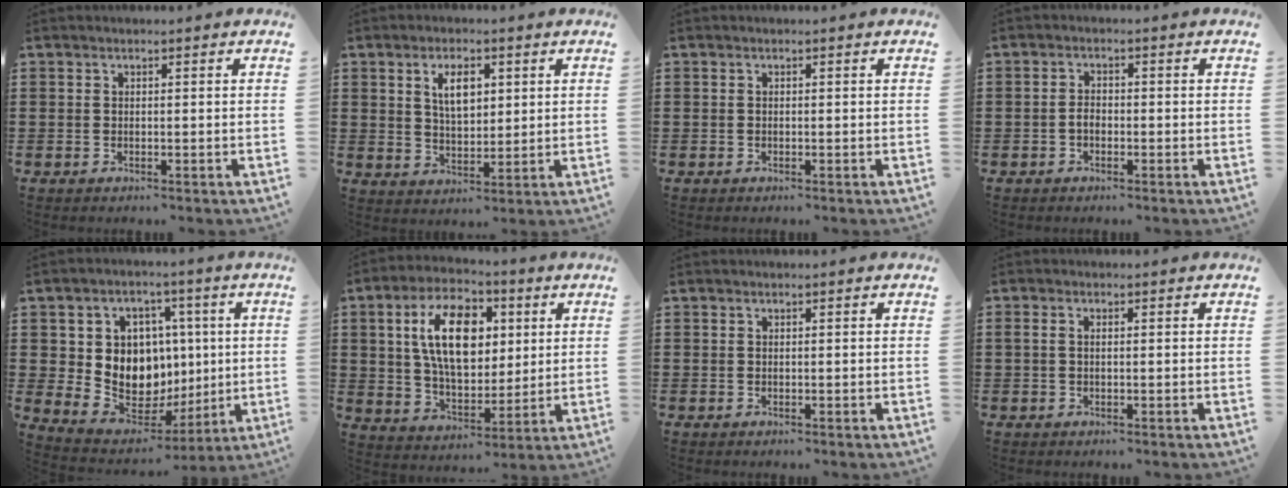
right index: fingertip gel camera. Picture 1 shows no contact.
{"total": 5.2, "force": [2.0, 2.7, 4.0], "torque": [-0.072, 0.004, 0.030]}
{"total": 0.0}
{"total": 1.8, "force": [-0.7, 1.0, 1.2], "torque": [-0.025, 0.002, -0.013]}
{"total": 9.9, "force": [1.9, 9.0, 3.7], "torque": [-0.095, -0.017, 0.047]}
{"total": 13.2, "force": [3.5, 7.4, 10.4], "torque": [-0.208, 0.015, 0.061]}
{"total": 0.0}
{"total": 2.3, "force": [-0.2, 1.3, 1.9], "torque": [-0.054, -0.001, -0.010]}